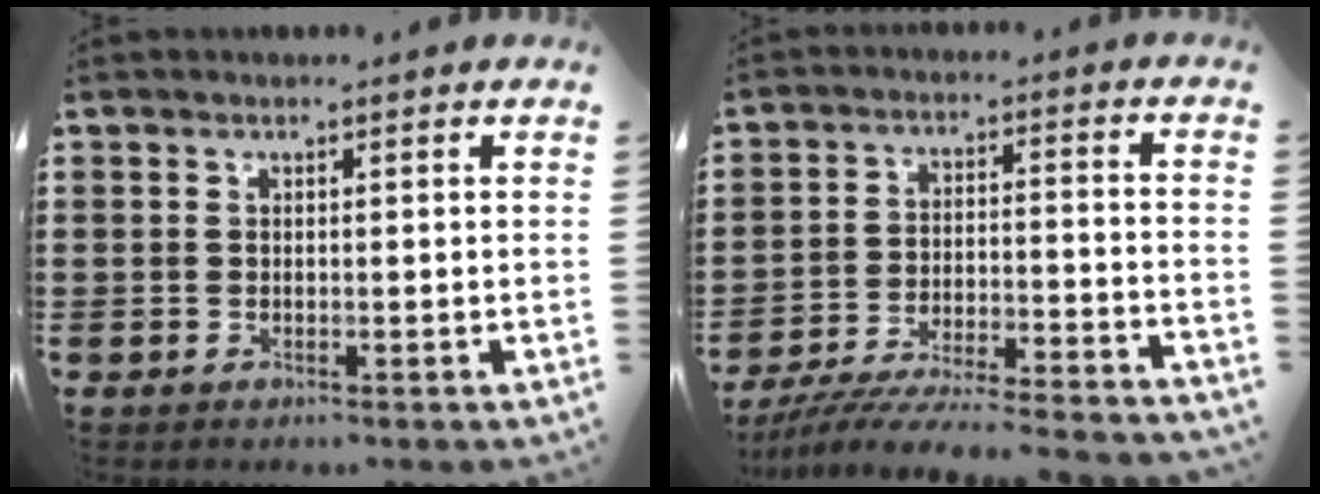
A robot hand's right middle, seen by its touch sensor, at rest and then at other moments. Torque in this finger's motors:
{"motor_torque": [0.28, -0.20, 0.63, 0.21]}